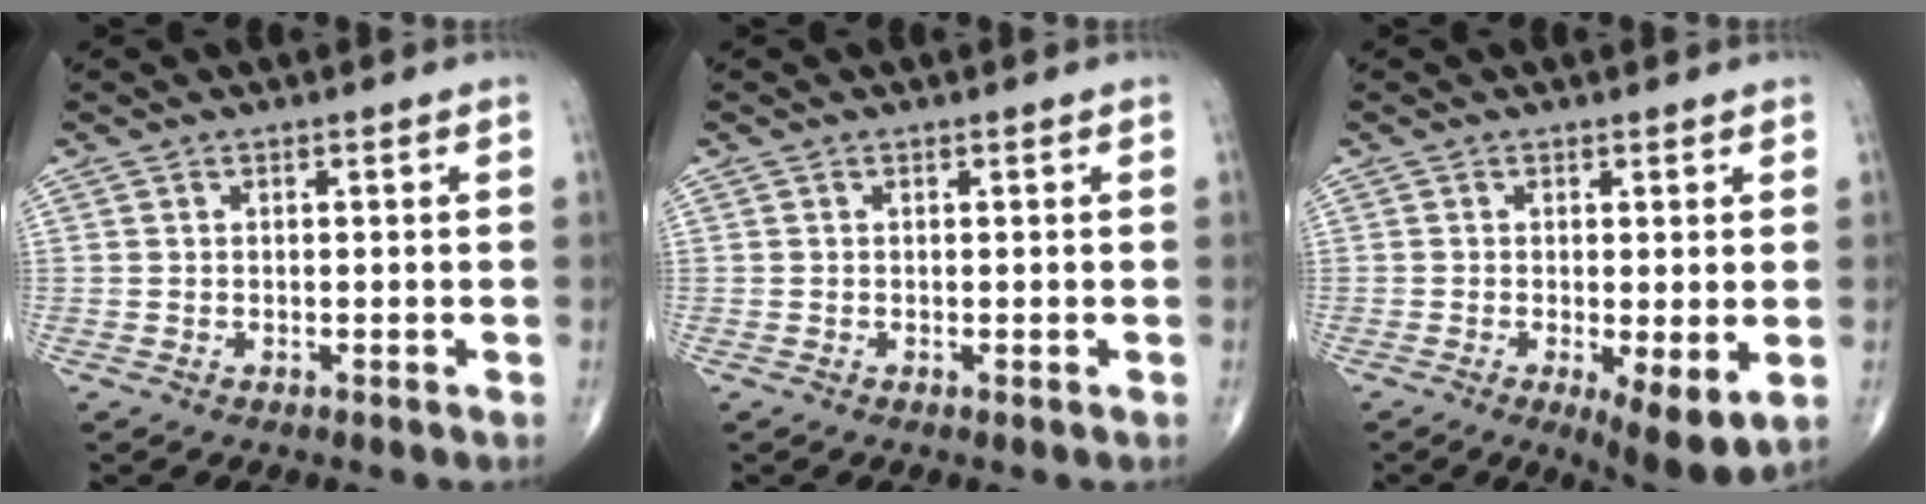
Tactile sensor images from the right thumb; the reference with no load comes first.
{"total": 0.0}
{"total": 6.9, "force": [-1.5, 2.0, 6.4], "torque": [-0.101, -0.023, -0.020]}